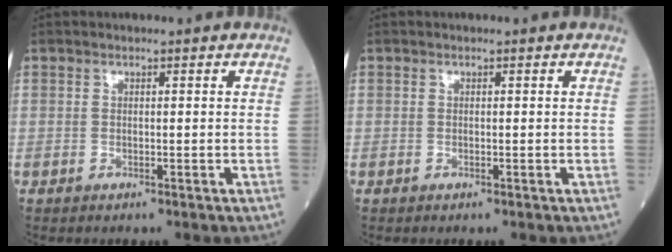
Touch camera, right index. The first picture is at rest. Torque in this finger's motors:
{"motor_torque": [0.06, 0.02, 0.02, -0.01]}